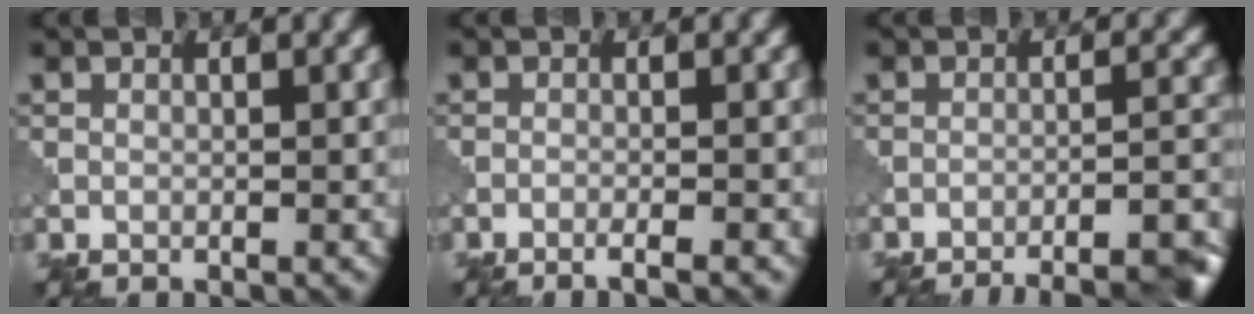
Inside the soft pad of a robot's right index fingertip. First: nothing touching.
{"total": 2.0, "force": [-1.3, 0.3, 1.5], "torque": [-0.014, 0.004, -0.033]}
{"total": 11.2, "force": [-9.7, 2.5, 4.9], "torque": [-0.037, 0.013, -0.106]}